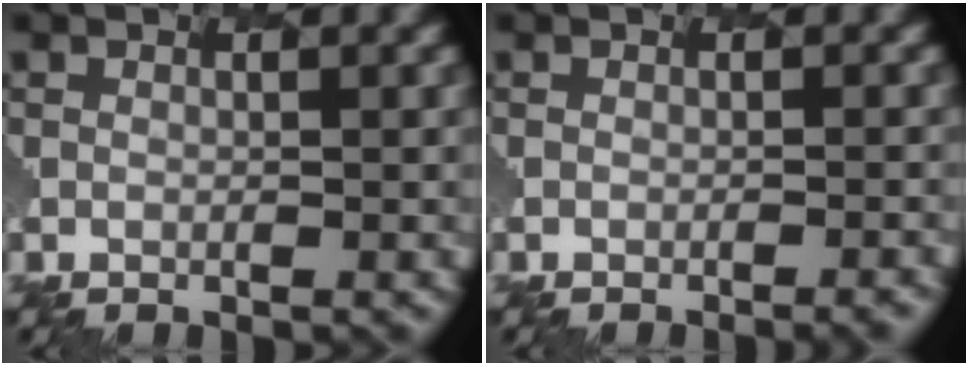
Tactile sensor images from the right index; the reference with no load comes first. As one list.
[{"total": 1.7, "force": [-1.1, 0.5, 1.2], "torque": [-0.001, 0.011, -0.017]}]